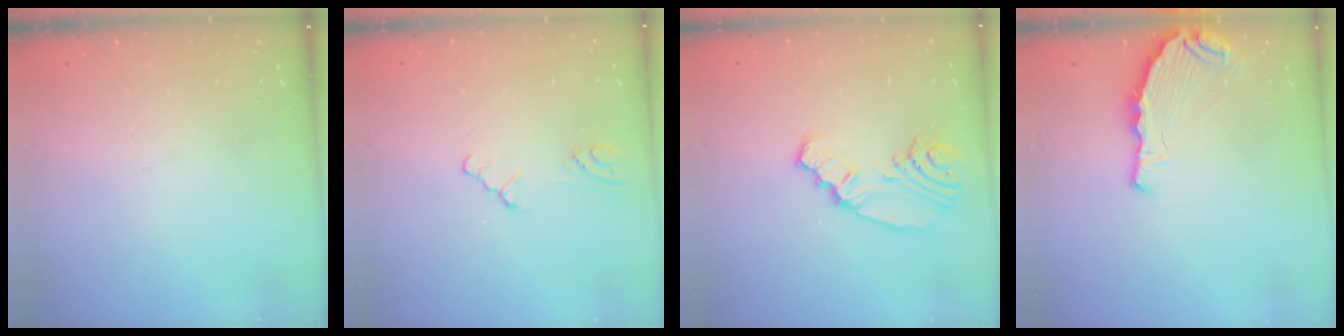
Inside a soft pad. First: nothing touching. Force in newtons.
{"total": 2.5, "press": 2.5, "slide": 0.5}
{"total": 9.1, "press": 8.4, "slide": 3.6}
{"total": 7.4, "press": 5.6, "slide": 4.9}